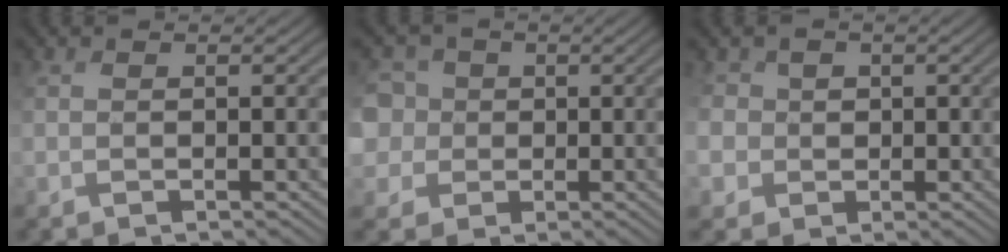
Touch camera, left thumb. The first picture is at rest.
{"total": 5.9, "force": [0.8, 5.8, 0.3], "torque": [-0.047, 0.021, -0.009]}
{"total": 4.0, "force": [0.4, 3.9, -0.8], "torque": [-0.005, 0.008, -0.003]}